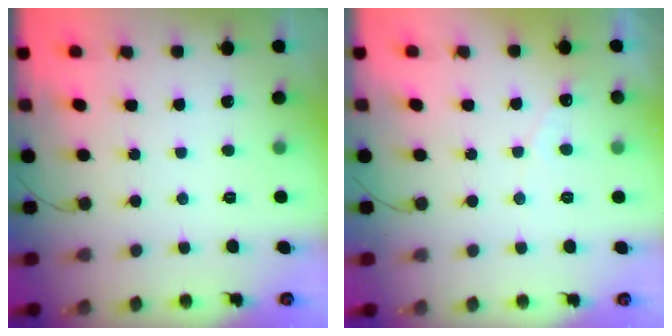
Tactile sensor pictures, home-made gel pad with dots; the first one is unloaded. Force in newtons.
{"total": 2.7, "press": 2.7, "slide": 0.1}